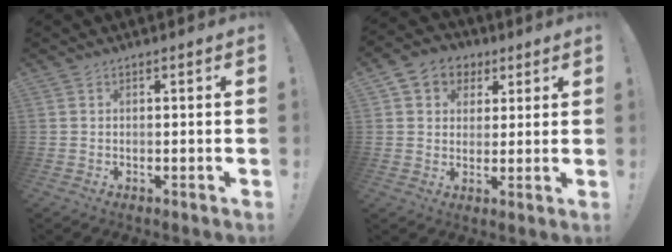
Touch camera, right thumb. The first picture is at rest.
{"total": 7.7, "force": [2.6, 6.9, 2.2], "torque": [-0.034, -0.002, 0.054]}